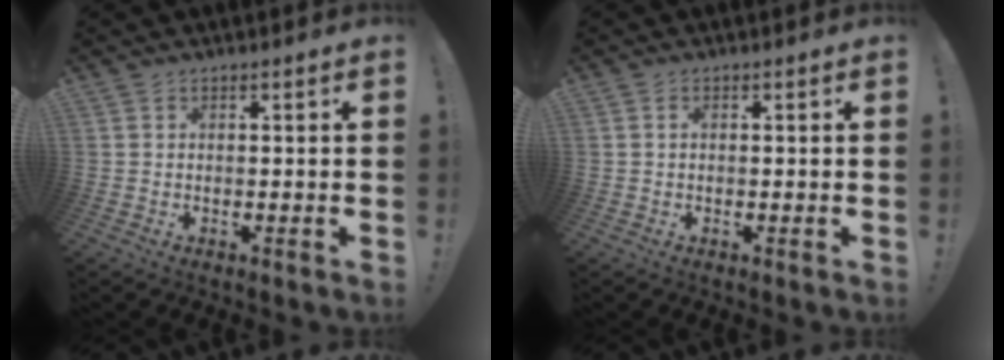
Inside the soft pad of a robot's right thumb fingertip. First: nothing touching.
{"total": 0.9, "force": [0.1, 0.5, 0.7], "torque": [-0.021, 0.007, 0.002]}